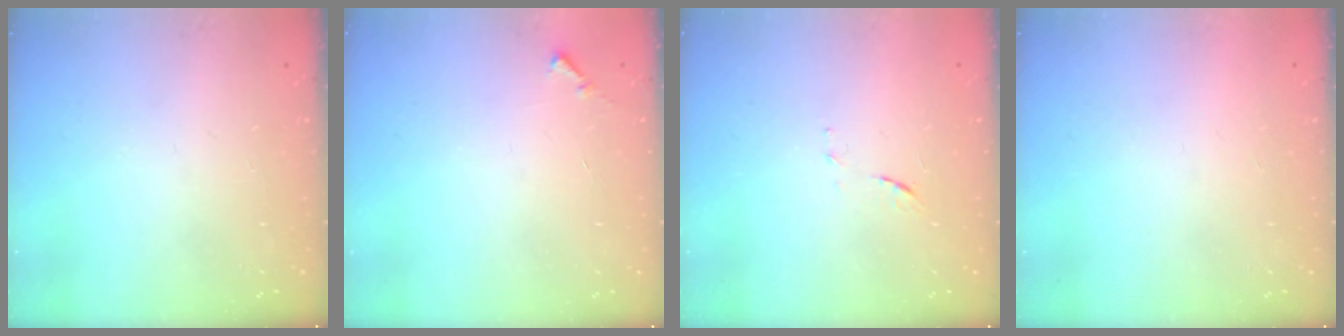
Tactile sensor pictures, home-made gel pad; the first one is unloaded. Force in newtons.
{"total": 4.4, "press": 4.4, "slide": 0.3}
{"total": 5.0, "press": 5.0, "slide": 0.6}
{"total": 1.5, "press": 1.5, "slide": 0.1}